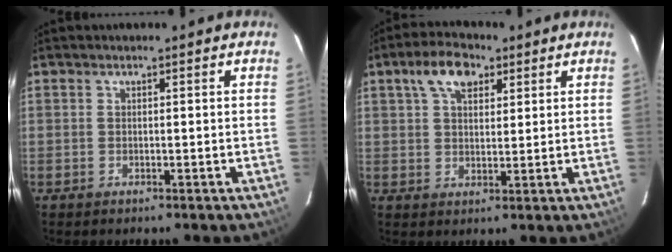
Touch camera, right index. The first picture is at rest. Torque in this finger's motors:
{"motor_torque": [0.42, 0.06, 0.38, 0.09]}